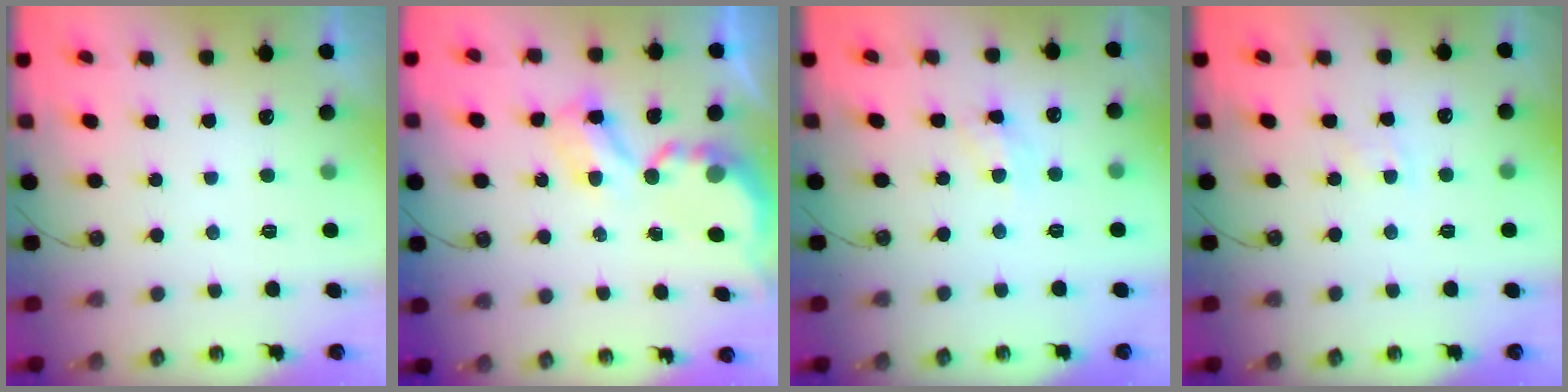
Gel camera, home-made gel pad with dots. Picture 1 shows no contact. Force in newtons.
{"total": 5.1, "press": 5.1, "slide": 0.4}
{"total": 6.7, "press": 6.7, "slide": 0.6}
{"total": 3.4, "press": 3.4, "slide": 0.4}